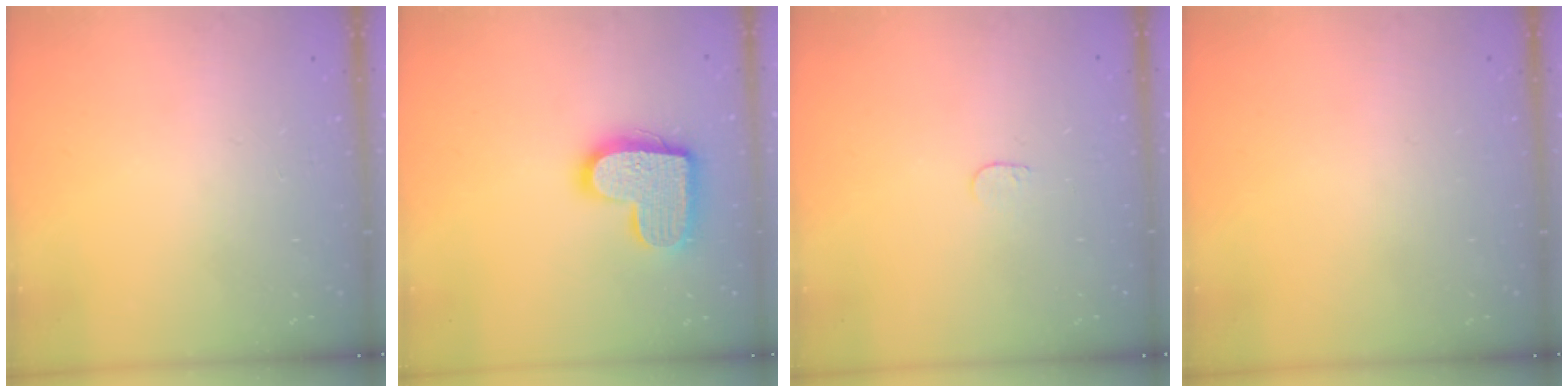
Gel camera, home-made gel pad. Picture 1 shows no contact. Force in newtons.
{"total": 15.6, "press": 15.6, "slide": 0.8}
{"total": 3.6, "press": 3.6, "slide": 0.3}
{"total": 0.0}